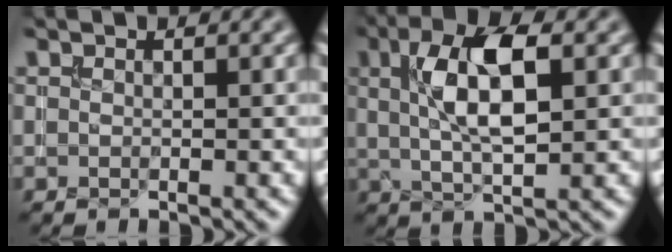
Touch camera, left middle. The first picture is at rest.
{"total": 7.0, "force": [1.7, 2.6, 6.3], "torque": [-0.111, 0.011, 0.028]}